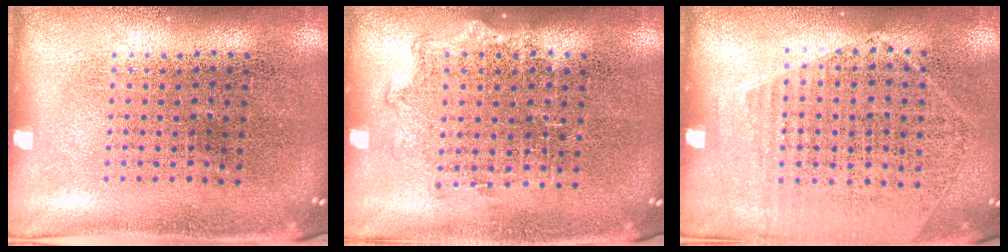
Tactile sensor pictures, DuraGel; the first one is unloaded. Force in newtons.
{"total": 1.1, "press": 1.0, "slide": 0.4}
{"total": 1.3, "press": 1.0, "slide": 0.8}